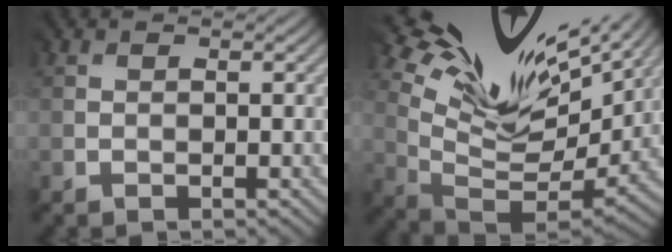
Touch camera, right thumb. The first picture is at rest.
{"total": 17.5, "force": [11.1, 6.8, 11.6], "torque": [-0.216, 0.027, 0.184]}